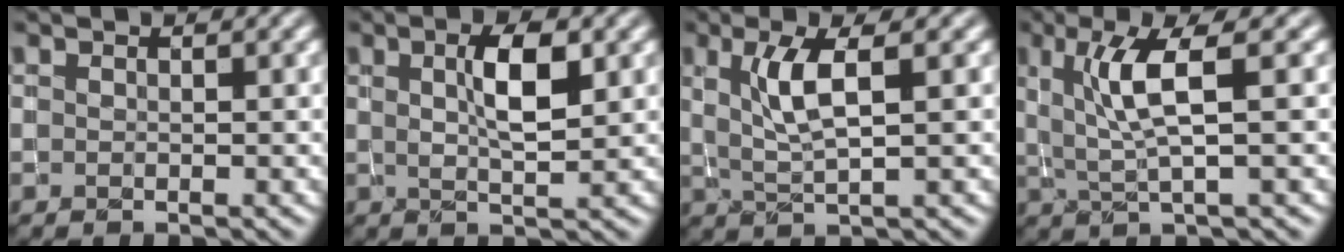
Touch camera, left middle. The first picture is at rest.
{"total": 3.9, "force": [1.0, 1.1, 3.6], "torque": [-0.063, 0.003, 0.018]}
{"total": 3.9, "force": [0.9, 0.9, 3.7], "torque": [-0.079, 0.000, 0.022]}
{"total": 4.7, "force": [0.8, 0.7, 4.6], "torque": [-0.094, 0.001, 0.021]}